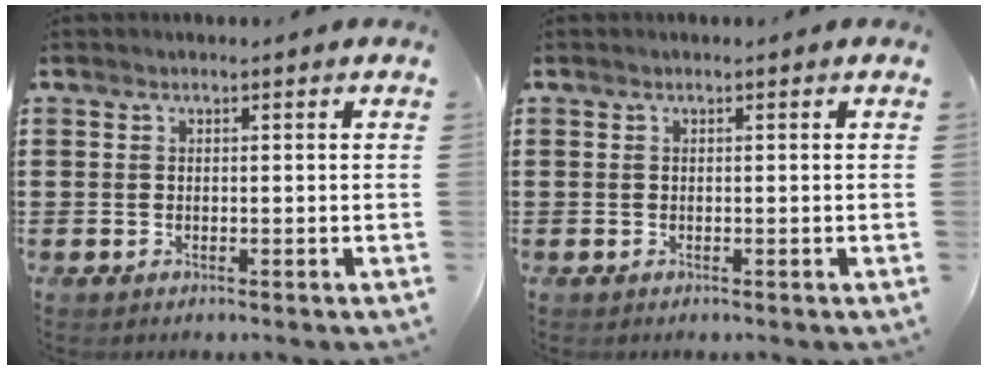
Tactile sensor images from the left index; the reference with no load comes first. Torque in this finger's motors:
{"motor_torque": [0.03, -0.02, 0.00, 0.00]}